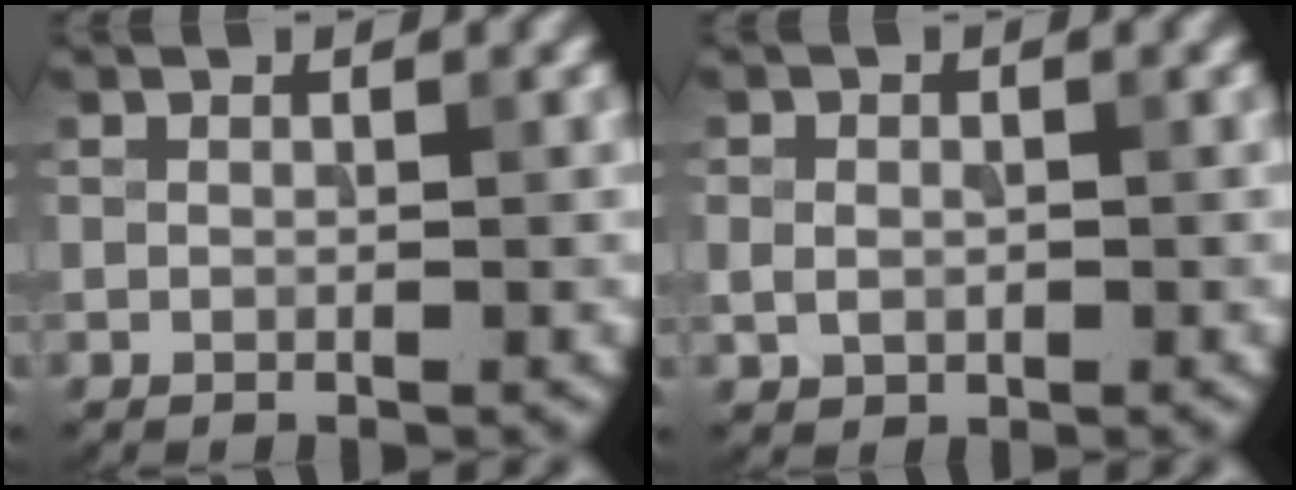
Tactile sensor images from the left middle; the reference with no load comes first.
{"total": 1.7, "force": [-0.1, 1.4, 0.9], "torque": [-0.017, -0.002, 0.000]}